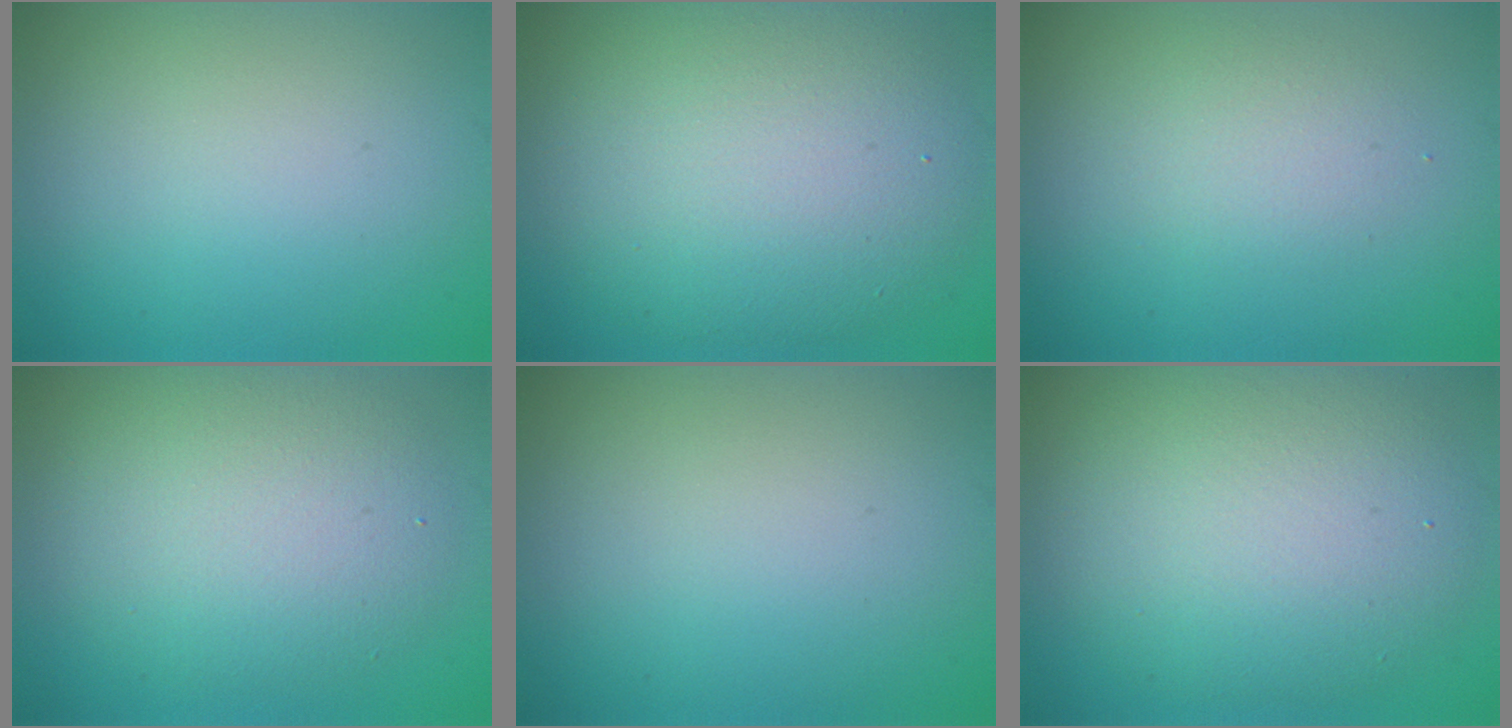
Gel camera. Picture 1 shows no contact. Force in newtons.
{"total": 9.8, "press": 9.8, "slide": 0.4}
{"total": 1.8, "press": 1.8, "slide": 0.0}
{"total": 6.1, "press": 6.1, "slide": 0.2}
{"total": 0.0}
{"total": 8.1, "press": 8.0, "slide": 1.0}